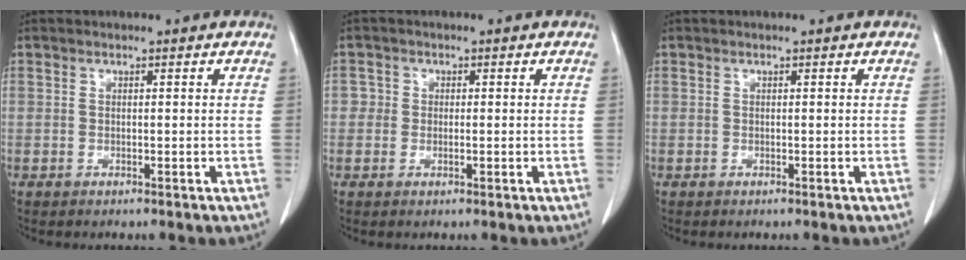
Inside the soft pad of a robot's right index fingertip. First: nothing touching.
{"total": 2.0, "force": [0.0, 1.9, 0.5], "torque": [0.002, 0.006, -0.005]}
{"total": 0.0}